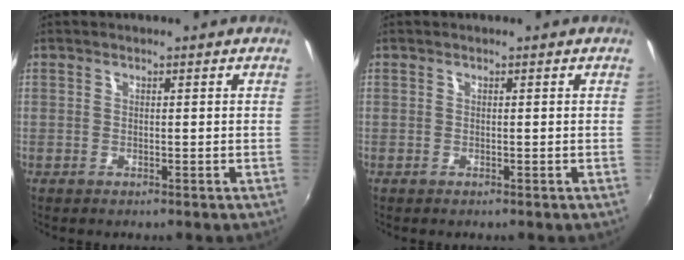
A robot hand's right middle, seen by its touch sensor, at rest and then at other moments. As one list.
[{"total": 0.0}]